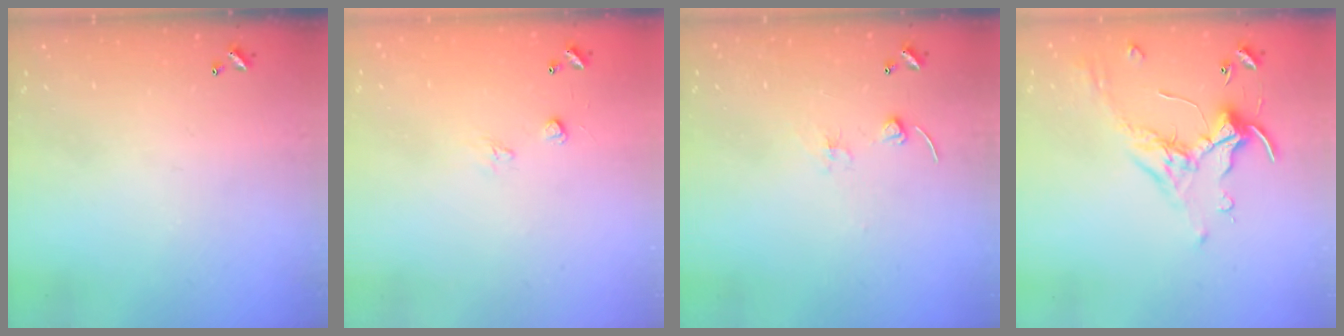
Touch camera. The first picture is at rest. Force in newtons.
{"total": 5.1, "press": 5.1, "slide": 0.7}
{"total": 2.4, "press": 2.4, "slide": 0.3}
{"total": 0.6, "press": 0.5, "slide": 0.3}